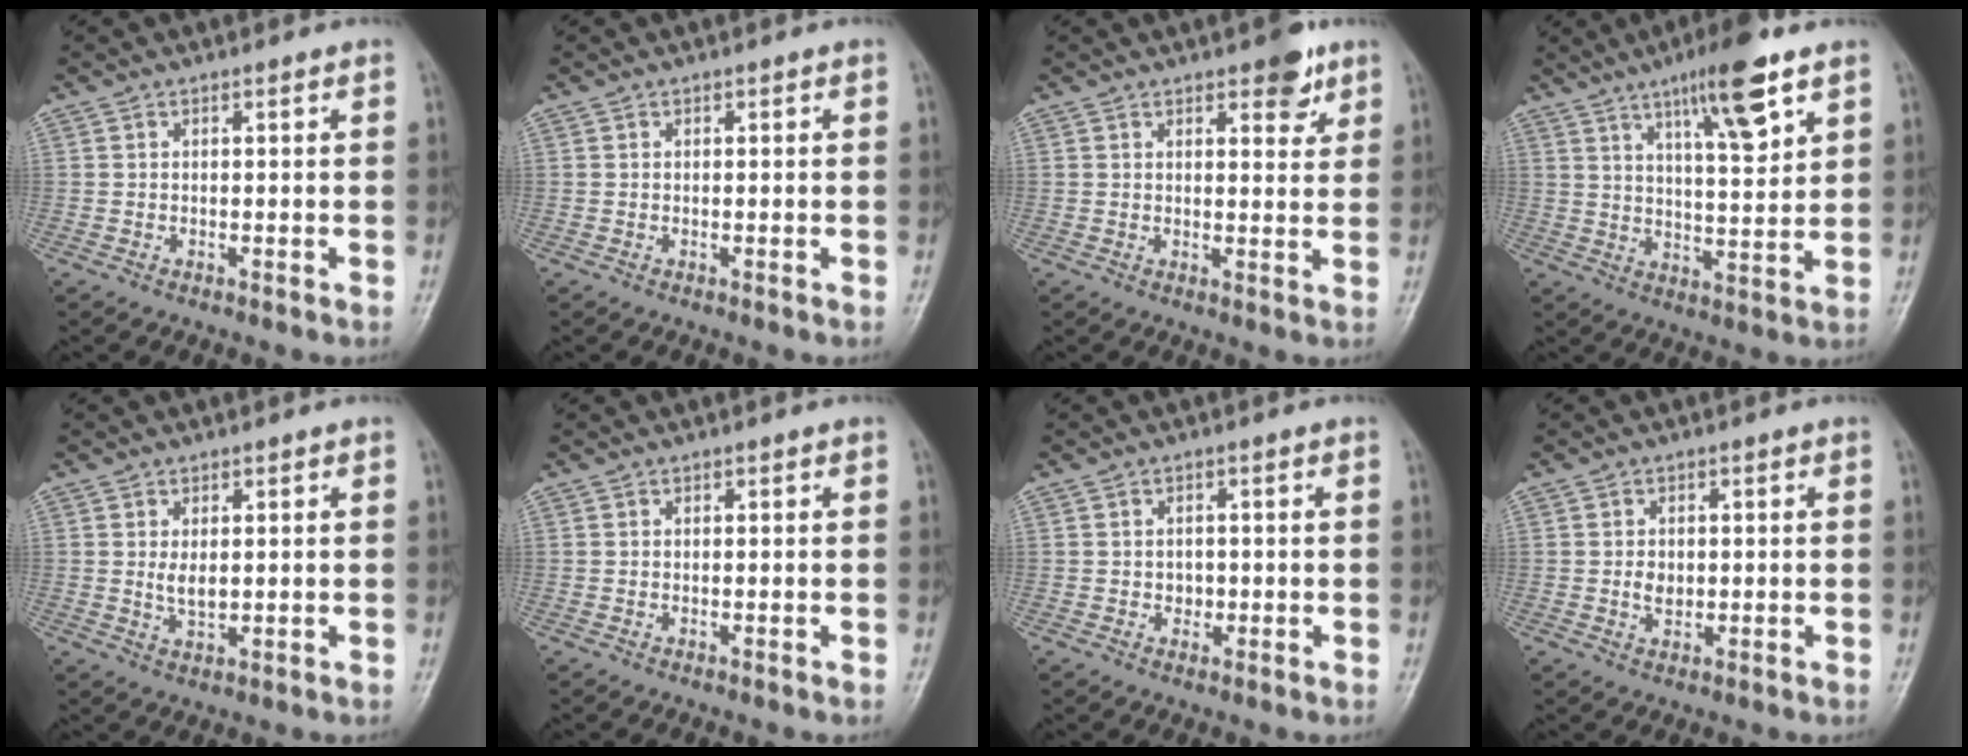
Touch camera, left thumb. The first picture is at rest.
{"total": 0.0}
{"total": 5.3, "force": [3.2, 2.3, 3.5], "torque": [-0.026, -0.015, 0.038]}
{"total": 12.7, "force": [7.1, 2.6, 10.1], "torque": [-0.153, -0.034, 0.115]}
{"total": 3.3, "force": [0.5, 2.0, 2.6], "torque": [-0.037, -0.010, 0.013]}
{"total": 0.0}
{"total": 2.2, "force": [-0.3, 2.0, 1.0], "torque": [0.000, 0.004, -0.004]}
{"total": 2.9, "force": [-0.1, 2.3, 1.8], "torque": [-0.018, 0.001, 0.000]}